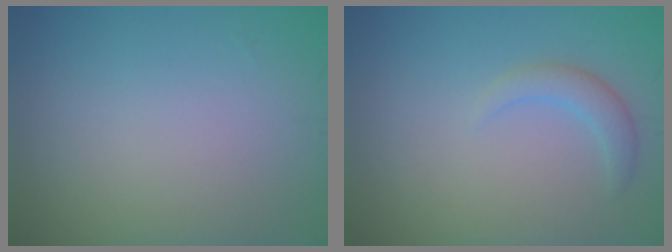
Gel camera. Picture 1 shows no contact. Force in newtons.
{"total": 1.9, "press": 1.9, "slide": 0.1}